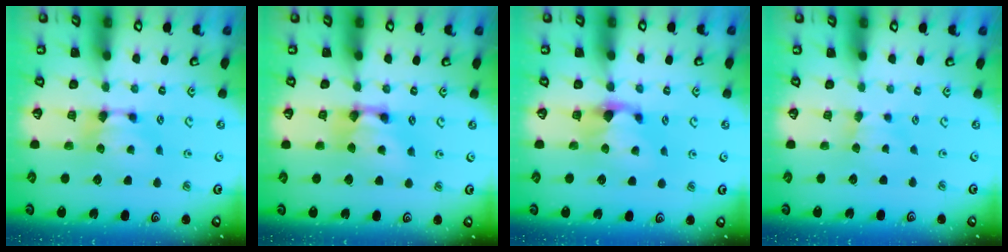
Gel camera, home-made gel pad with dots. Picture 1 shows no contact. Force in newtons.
{"total": 3.3, "press": 3.3, "slide": 0.2}
{"total": 1.1, "press": 0.3, "slide": 1.1}
{"total": 1.9, "press": 1.8, "slide": 0.6}